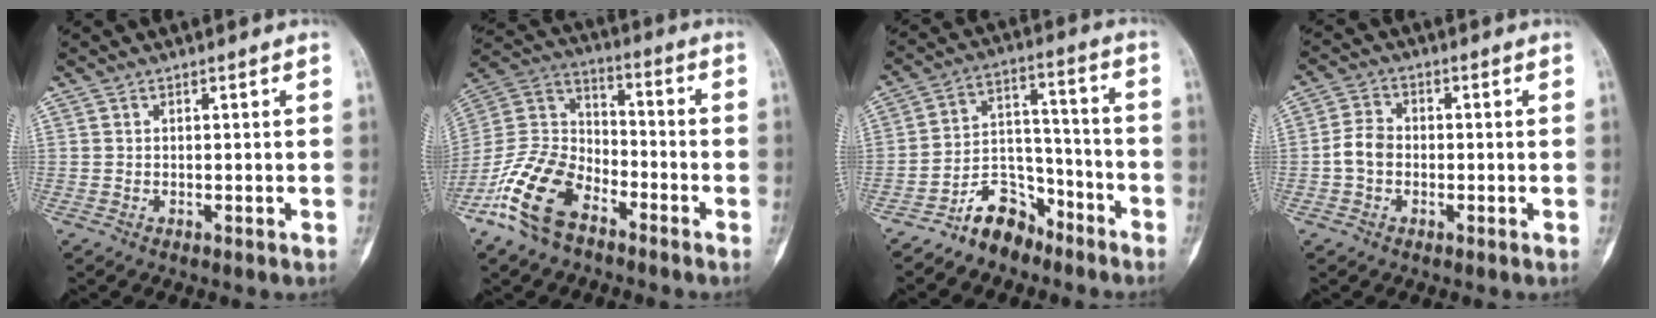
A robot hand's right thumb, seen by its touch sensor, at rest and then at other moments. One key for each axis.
{"total": 15.7, "fx": -9.4, "fy": 8.6, "fz": 9.1, "tx": -0.178, "ty": 0.059, "tz": -0.191}
{"total": 9.8, "fx": -7.6, "fy": 5.4, "fz": 3.1, "tx": -0.024, "ty": 0.091, "tz": -0.143}
{"total": 4.6, "fx": -0.9, "fy": 3.5, "fz": 2.8, "tx": -0.050, "ty": 0.015, "tz": -0.025}